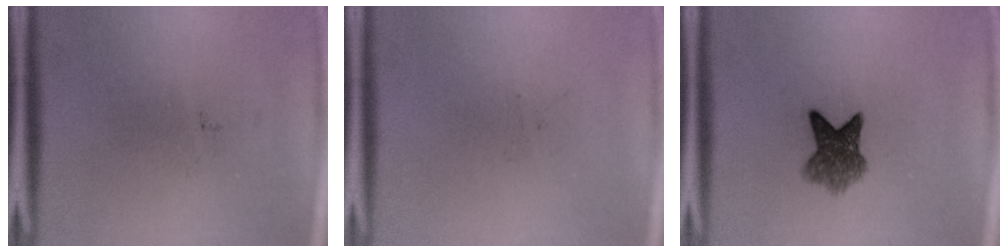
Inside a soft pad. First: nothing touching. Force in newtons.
{"total": 0.0}
{"total": 5.9}